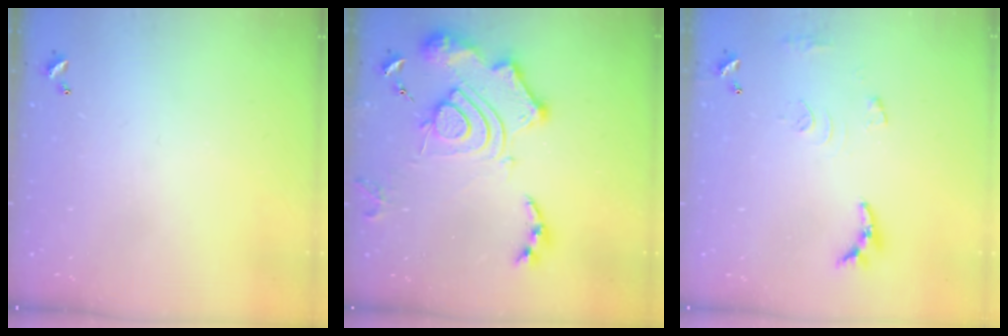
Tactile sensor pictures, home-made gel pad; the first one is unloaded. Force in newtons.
{"total": 18.3, "press": 18.2, "slide": 1.7}
{"total": 10.1, "press": 10.0, "slide": 0.8}